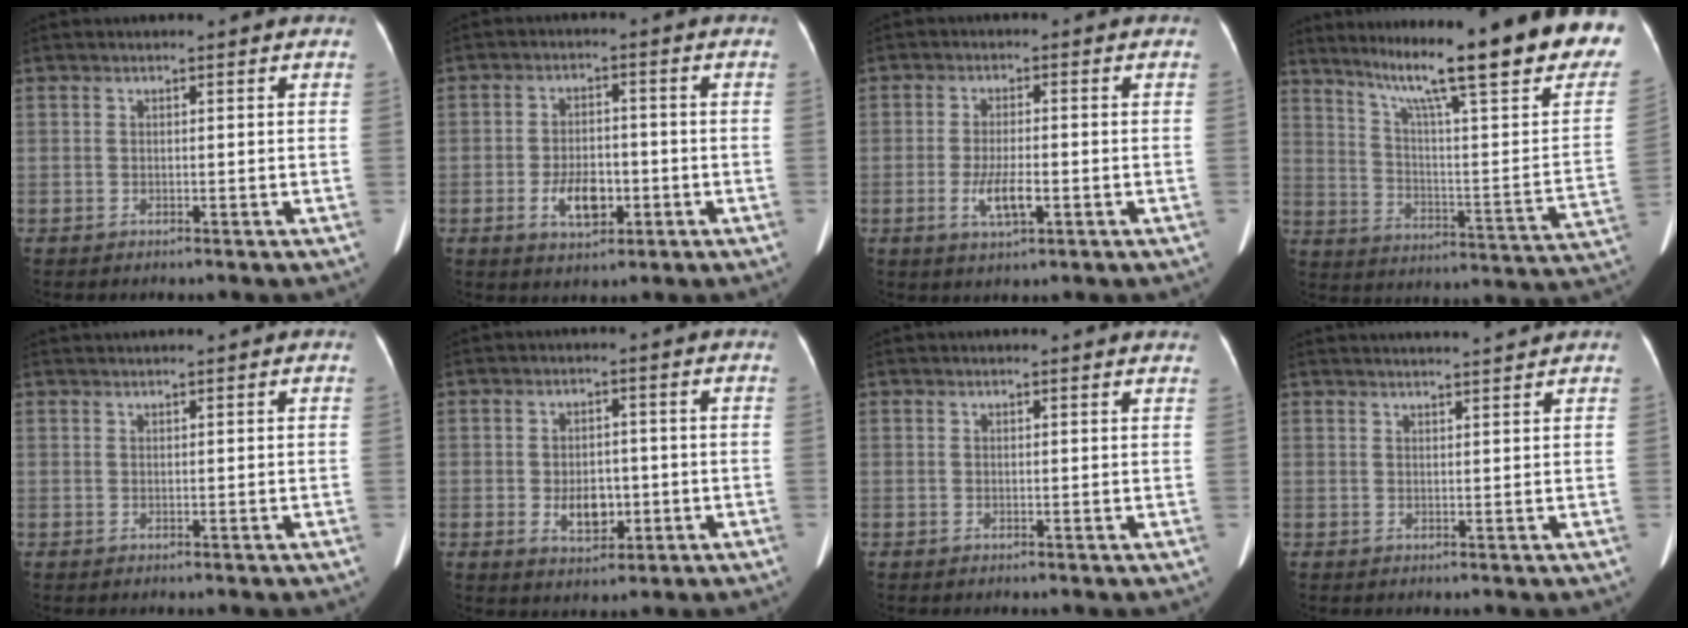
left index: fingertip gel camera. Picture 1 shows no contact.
{"total": 6.0, "force": [-2.1, 3.2, 4.6], "torque": [-0.091, 0.002, -0.028]}
{"total": 4.8, "force": [-1.5, 1.2, 4.4], "torque": [-0.094, -0.005, -0.022]}
{"total": 29.0, "force": [22.5, 1.4, 18.3], "torque": [-0.252, -0.068, 0.297]}
{"total": 1.8, "force": [1.7, -0.4, 0.5], "torque": [-0.003, 0.024, 0.034]}
{"total": 5.0, "force": [-1.1, 3.2, 3.7], "torque": [-0.067, 0.002, -0.006]}
{"total": 2.5, "force": [2.5, 0.0, 0.3], "torque": [-0.013, -0.007, 0.012]}
{"total": 5.9, "force": [5.7, -0.8, 1.5], "torque": [-0.019, 0.014, 0.070]}